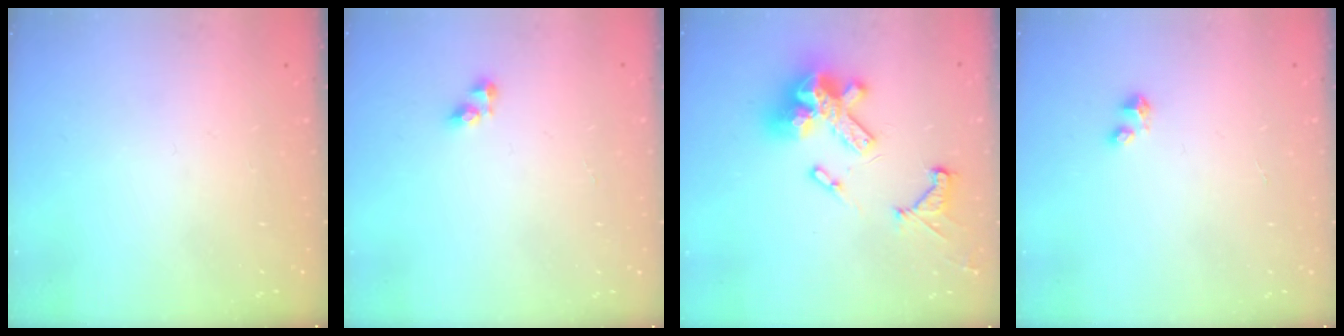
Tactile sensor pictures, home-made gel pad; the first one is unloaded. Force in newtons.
{"total": 3.5, "press": 3.4, "slide": 0.5}
{"total": 17.5, "press": 17.4, "slide": 1.9}
{"total": 2.4, "press": 2.4, "slide": 0.1}